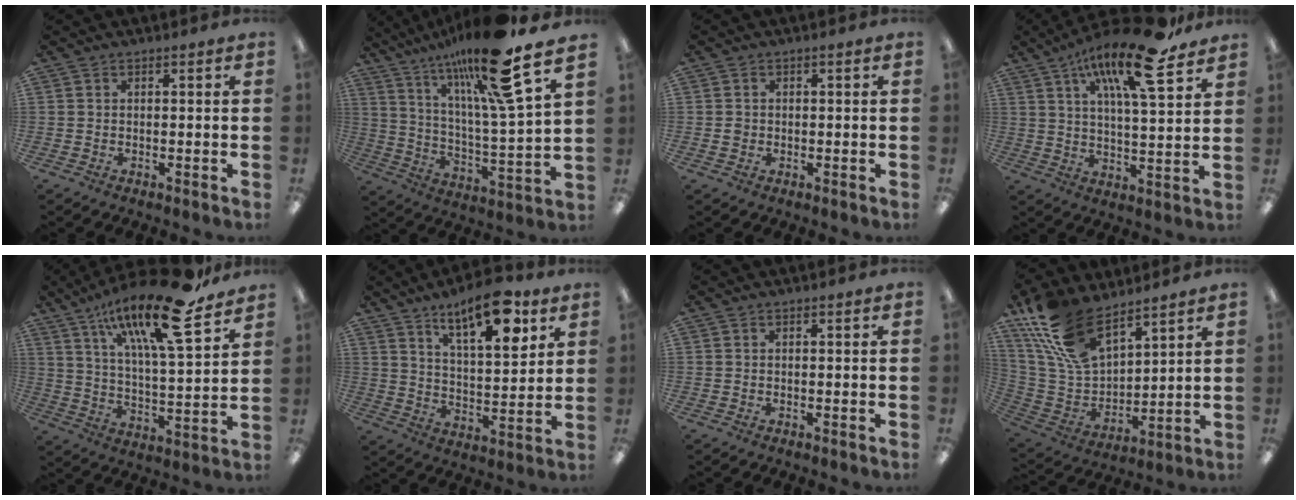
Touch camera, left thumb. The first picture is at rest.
{"total": 21.1, "force": [15.9, 1.8, 13.8], "torque": [-0.247, -0.092, 0.248]}
{"total": 1.3, "force": [-0.2, 1.2, 0.3], "torque": [-0.007, 0.005, -0.005]}
{"total": 18.7, "force": [11.3, 5.4, 14.0], "torque": [-0.224, -0.056, 0.177]}
{"total": 22.5, "force": [14.8, 5.9, 15.9], "torque": [-0.257, -0.087, 0.237]}
{"total": 14.6, "force": [10.1, 5.0, 9.3], "torque": [-0.136, -0.052, 0.168]}
{"total": 0.0}
{"total": 20.1, "force": [13.6, 9.8, 11.1], "torque": [-0.255, -0.059, 0.254]}